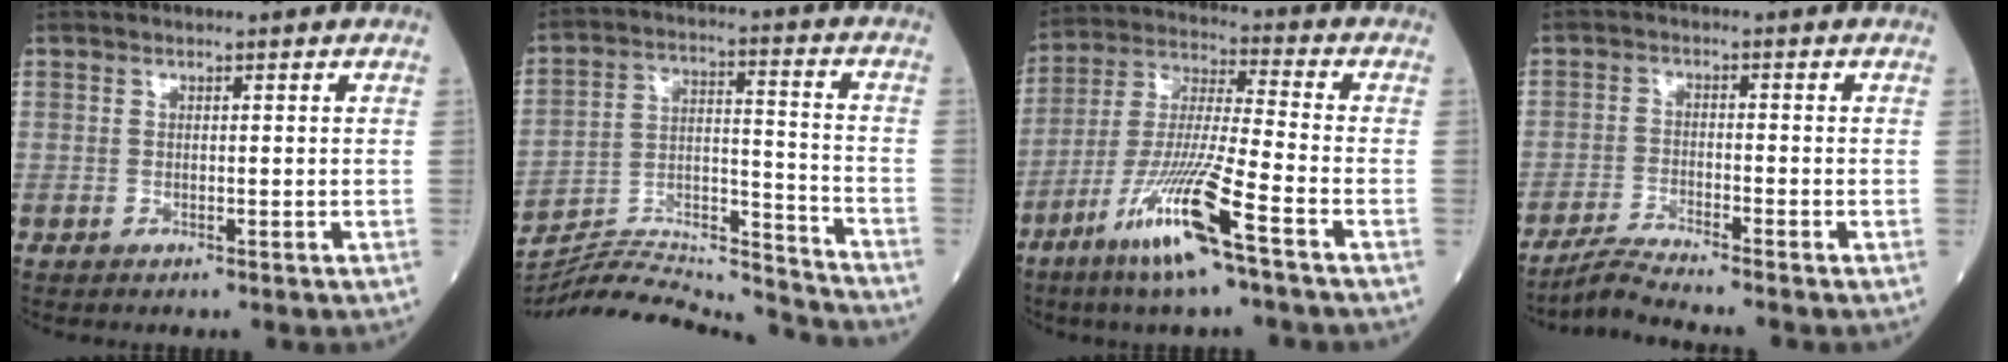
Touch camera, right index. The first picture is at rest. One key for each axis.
{"total": 20.3, "fx": -20.0, "fy": -0.6, "fz": 3.7, "tx": -0.076, "ty": 0.016, "tz": -0.315}
{"total": 14.0, "fx": -7.7, "fy": -0.4, "fz": 11.7, "tx": -0.243, "ty": -0.028, "tz": -0.147}
{"total": 4.6, "fx": -4.2, "fy": -1.6, "fz": 0.9, "tx": -0.028, "ty": -0.023, "tz": -0.085}